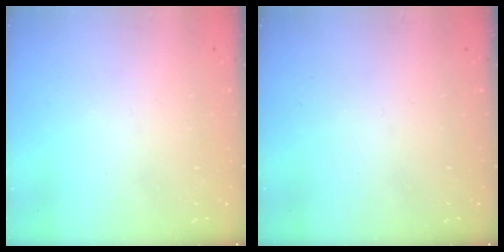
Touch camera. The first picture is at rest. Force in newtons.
{"total": 0.0}